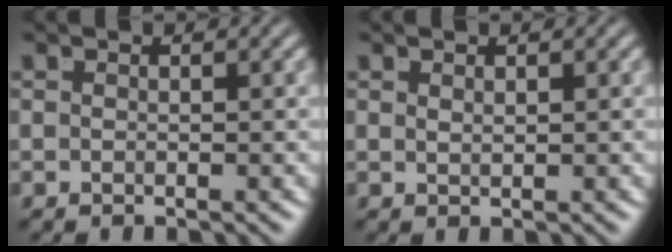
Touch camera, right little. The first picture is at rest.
{"total": 1.1, "force": [0.4, -1.0, 0.2], "torque": [0.001, -0.008, 0.018]}